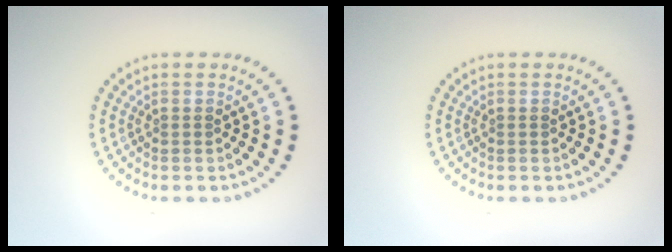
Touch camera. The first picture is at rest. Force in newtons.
{"total": 0.0}